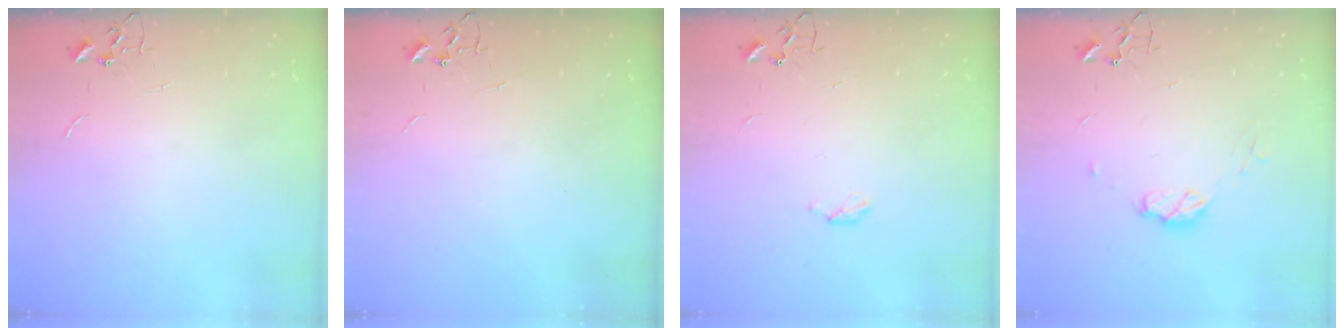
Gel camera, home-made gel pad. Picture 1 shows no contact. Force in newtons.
{"total": 0.0}
{"total": 2.9, "press": 2.9, "slide": 0.5}
{"total": 6.8, "press": 6.7, "slide": 0.6}